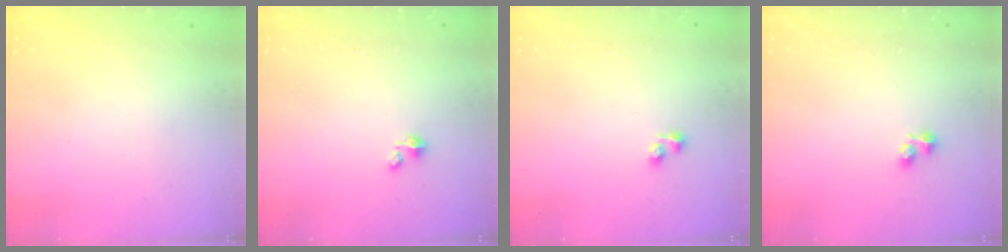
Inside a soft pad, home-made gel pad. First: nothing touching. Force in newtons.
{"total": 1.4, "press": 1.4, "slide": 0.2}
{"total": 1.2, "press": 1.0, "slide": 0.6}
{"total": 1.9, "press": 1.8, "slide": 0.5}